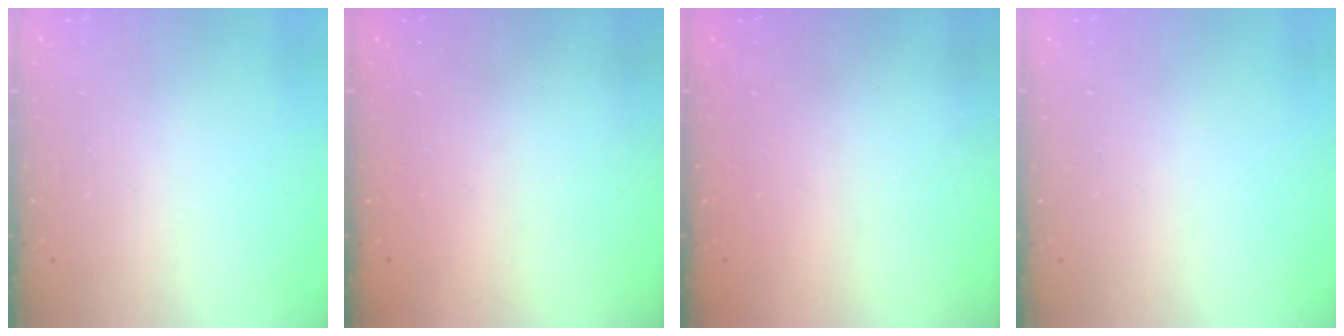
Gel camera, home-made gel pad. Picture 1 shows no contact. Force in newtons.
{"total": 2.3, "press": 2.2, "slide": 0.8}
{"total": 2.4, "press": 2.3, "slide": 0.8}
{"total": 0.0}